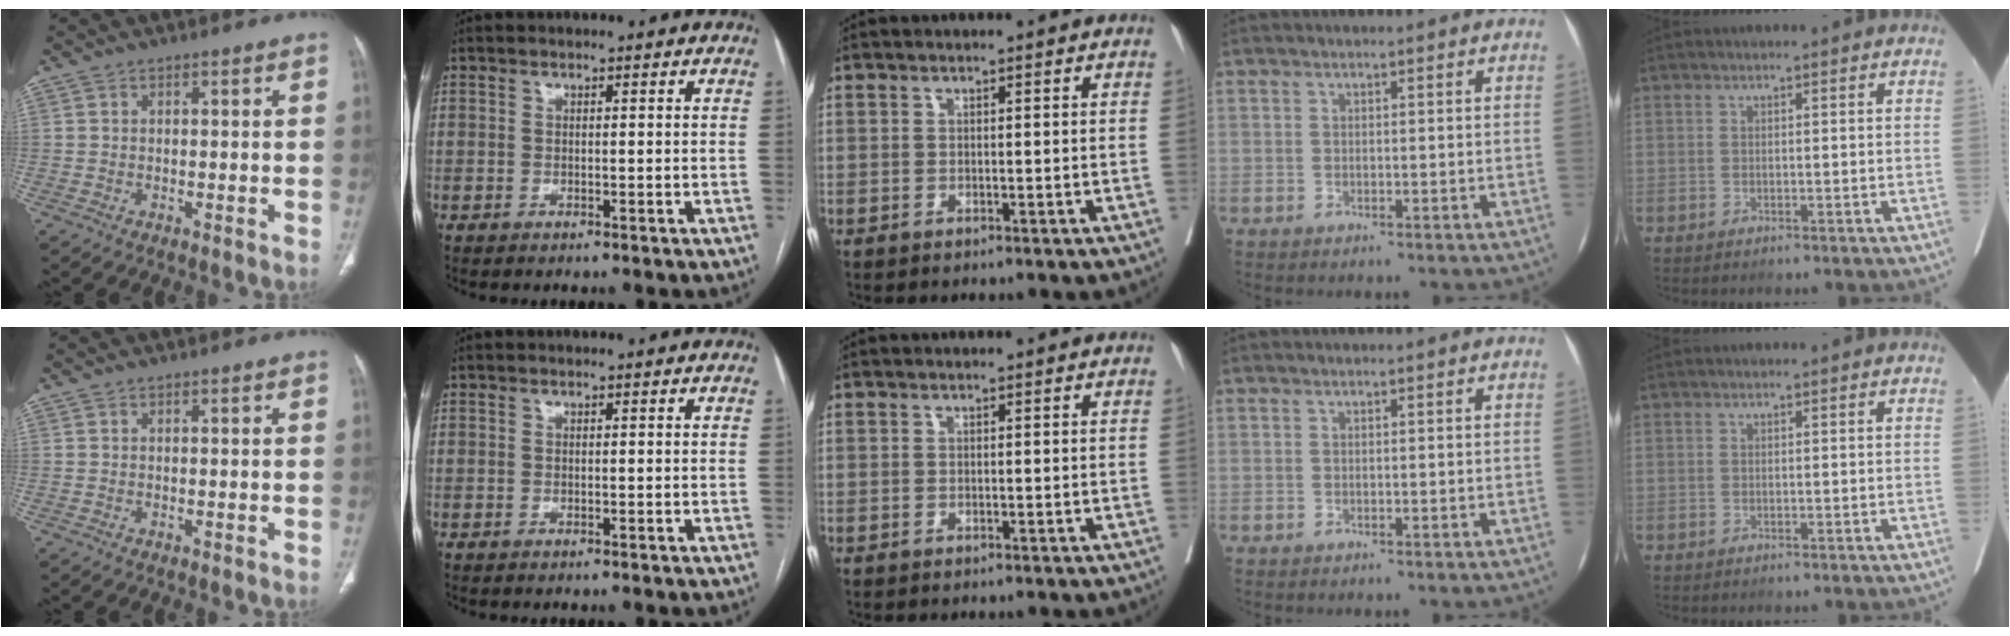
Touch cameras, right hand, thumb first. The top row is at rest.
{}